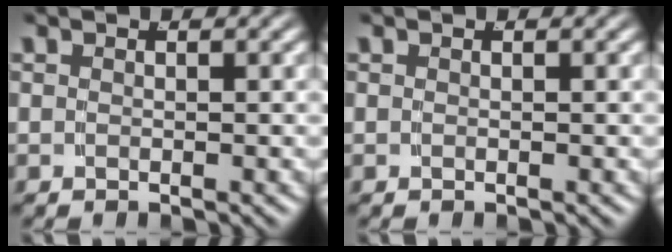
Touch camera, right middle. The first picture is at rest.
{"total": 0.0}